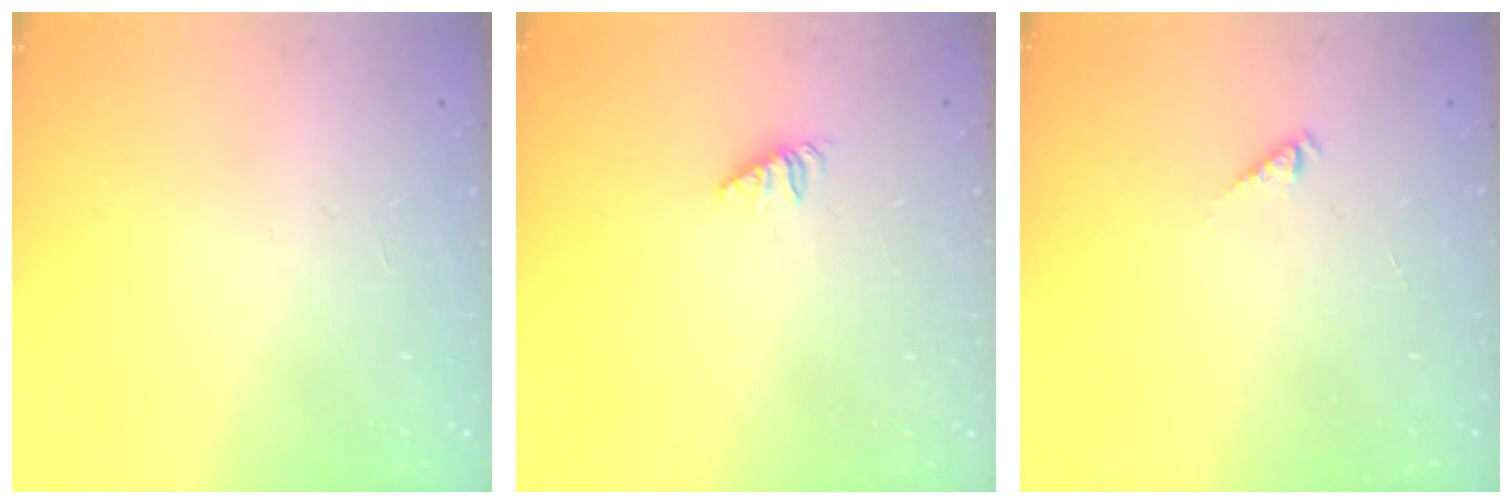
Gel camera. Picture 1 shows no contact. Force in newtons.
{"total": 1.3, "press": 1.3, "slide": 0.3}
{"total": 0.5, "press": 0.5, "slide": 0.2}